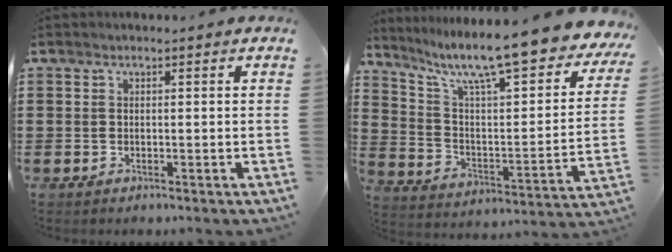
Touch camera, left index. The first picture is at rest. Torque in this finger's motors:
{"motor_torque": [2.14, 0.00, 0.46, 0.21]}